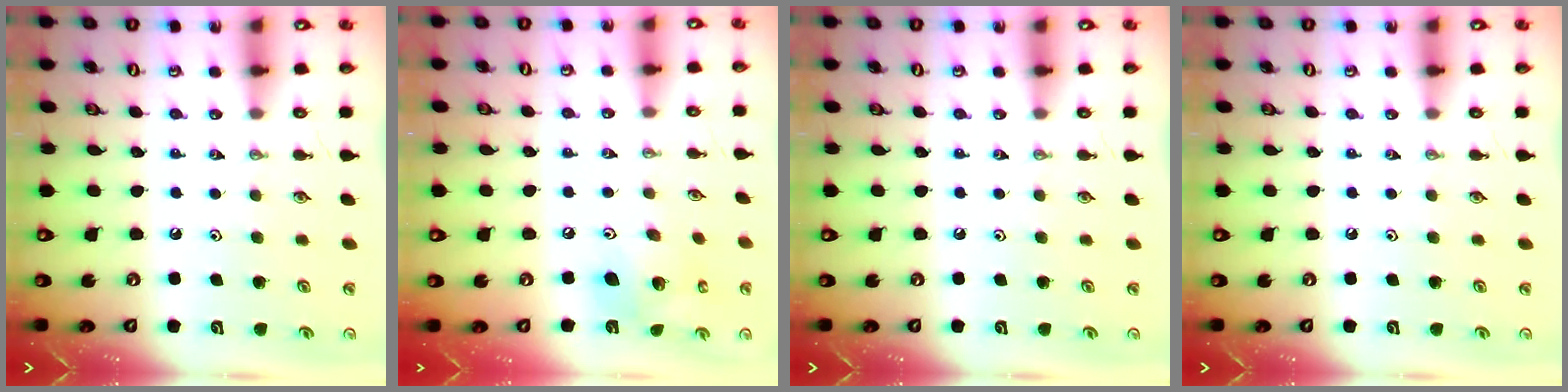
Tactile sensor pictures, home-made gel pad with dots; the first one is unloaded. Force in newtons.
{"total": 13.9, "press": 13.8, "slide": 2.2}
{"total": 0.0}
{"total": 0.0}